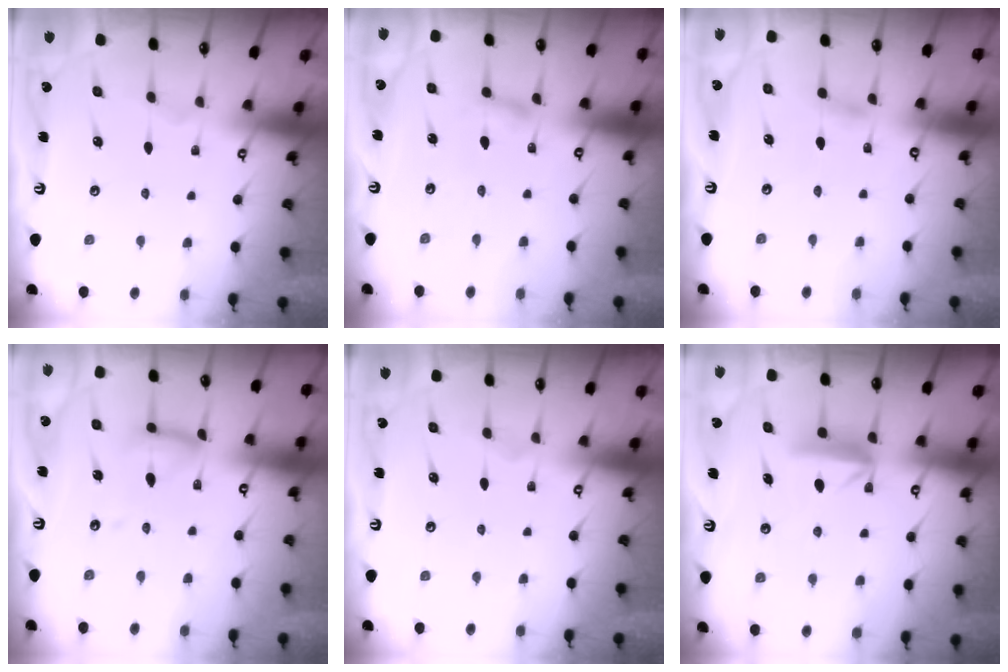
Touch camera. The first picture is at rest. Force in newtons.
{"total": 2.0, "press": 2.0, "slide": 0.2}
{"total": 2.9, "press": 2.9, "slide": 0.3}
{"total": 10.9, "press": 10.9, "slide": 0.9}
{"total": 0.0}
{"total": 7.2, "press": 7.2, "slide": 0.8}